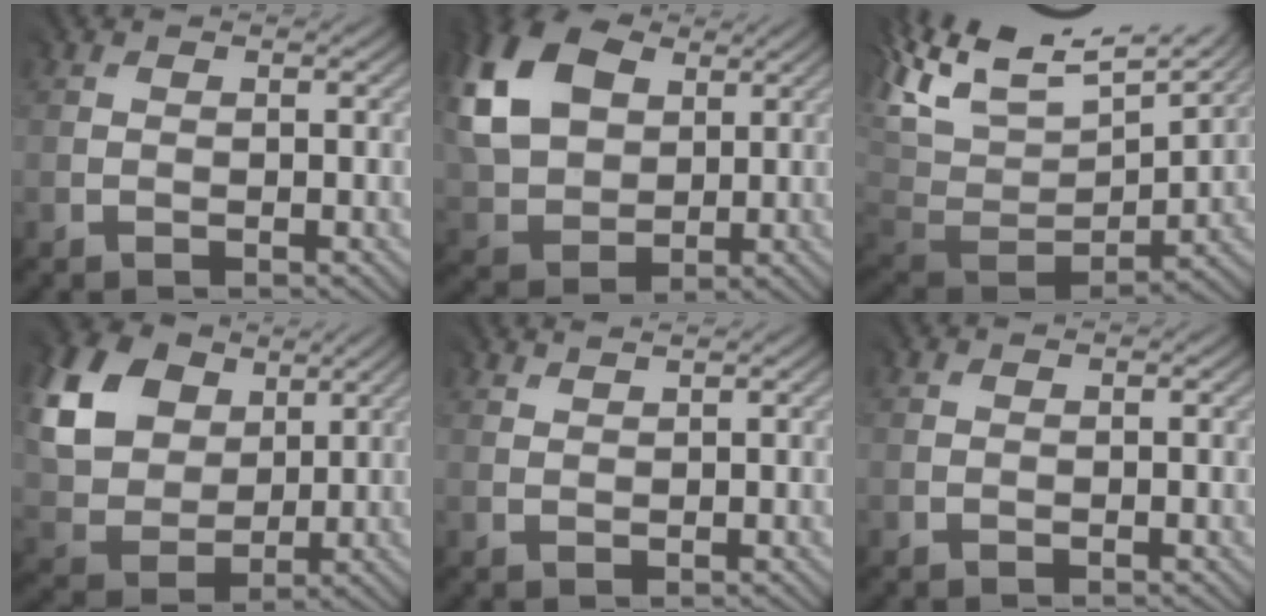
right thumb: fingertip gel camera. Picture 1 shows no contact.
{"total": 14.4, "force": [5.3, 9.9, 8.9], "torque": [-0.243, 0.021, 0.106]}
{"total": 12.6, "force": [6.1, 7.1, 8.4], "torque": [-0.199, 0.003, 0.139]}
{"total": 17.0, "force": [8.0, 13.0, 7.6], "torque": [-0.245, 0.025, 0.189]}
{"total": 1.3, "force": [1.2, -0.3, -0.3], "torque": [0.000, 0.002, 0.028]}
{"total": 0.0}